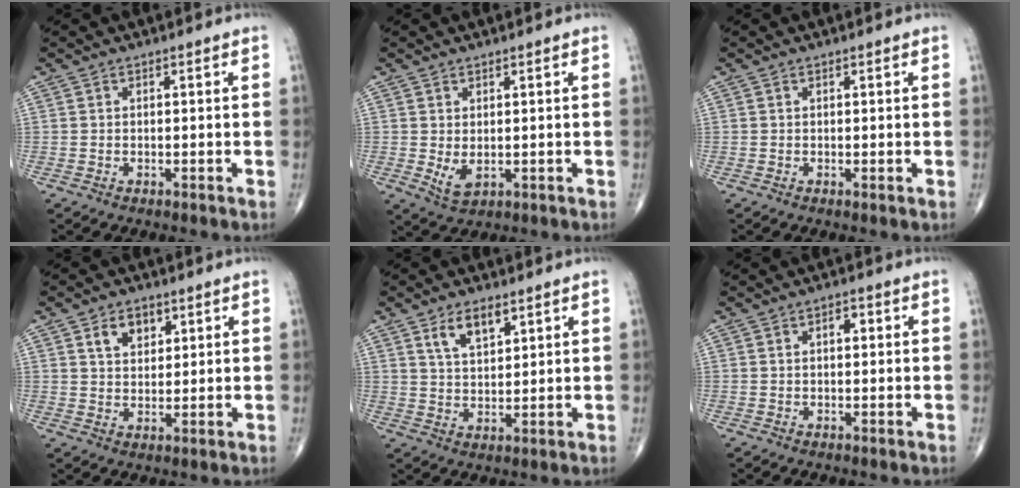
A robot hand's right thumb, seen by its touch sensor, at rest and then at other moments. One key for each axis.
{"total": 3.3, "fx": 0.0, "fy": 1.8, "fz": 2.8, "tx": -0.046, "ty": -0.006, "tz": 0.011}
{"total": 0.0}
{"total": 5.4, "fx": 2.7, "fy": 3.5, "fz": 3.1, "tx": -0.030, "ty": -0.014, "tz": 0.046}
{"total": 6.2, "fx": 3.6, "fy": 2.8, "fz": 4.2, "tx": -0.063, "ty": -0.020, "tz": 0.067}
{"total": 2.0, "fx": 0.5, "fy": 1.1, "fz": 1.6, "tx": -0.022, "ty": 0.007, "tz": 0.005}